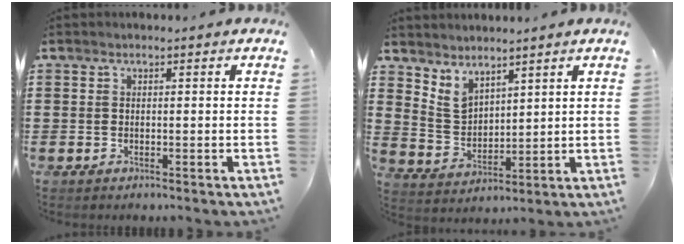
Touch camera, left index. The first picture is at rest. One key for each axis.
{"total": 4.0, "fx": 3.6, "fy": 1.6, "fz": 0.4, "tx": -0.024, "ty": -0.009, "tz": 0.070}